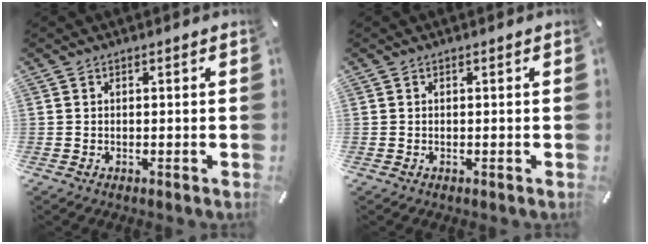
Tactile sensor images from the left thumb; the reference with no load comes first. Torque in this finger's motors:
{"motor_torque": [-0.25, 0.00, 0.04, 0.01, 0.00]}